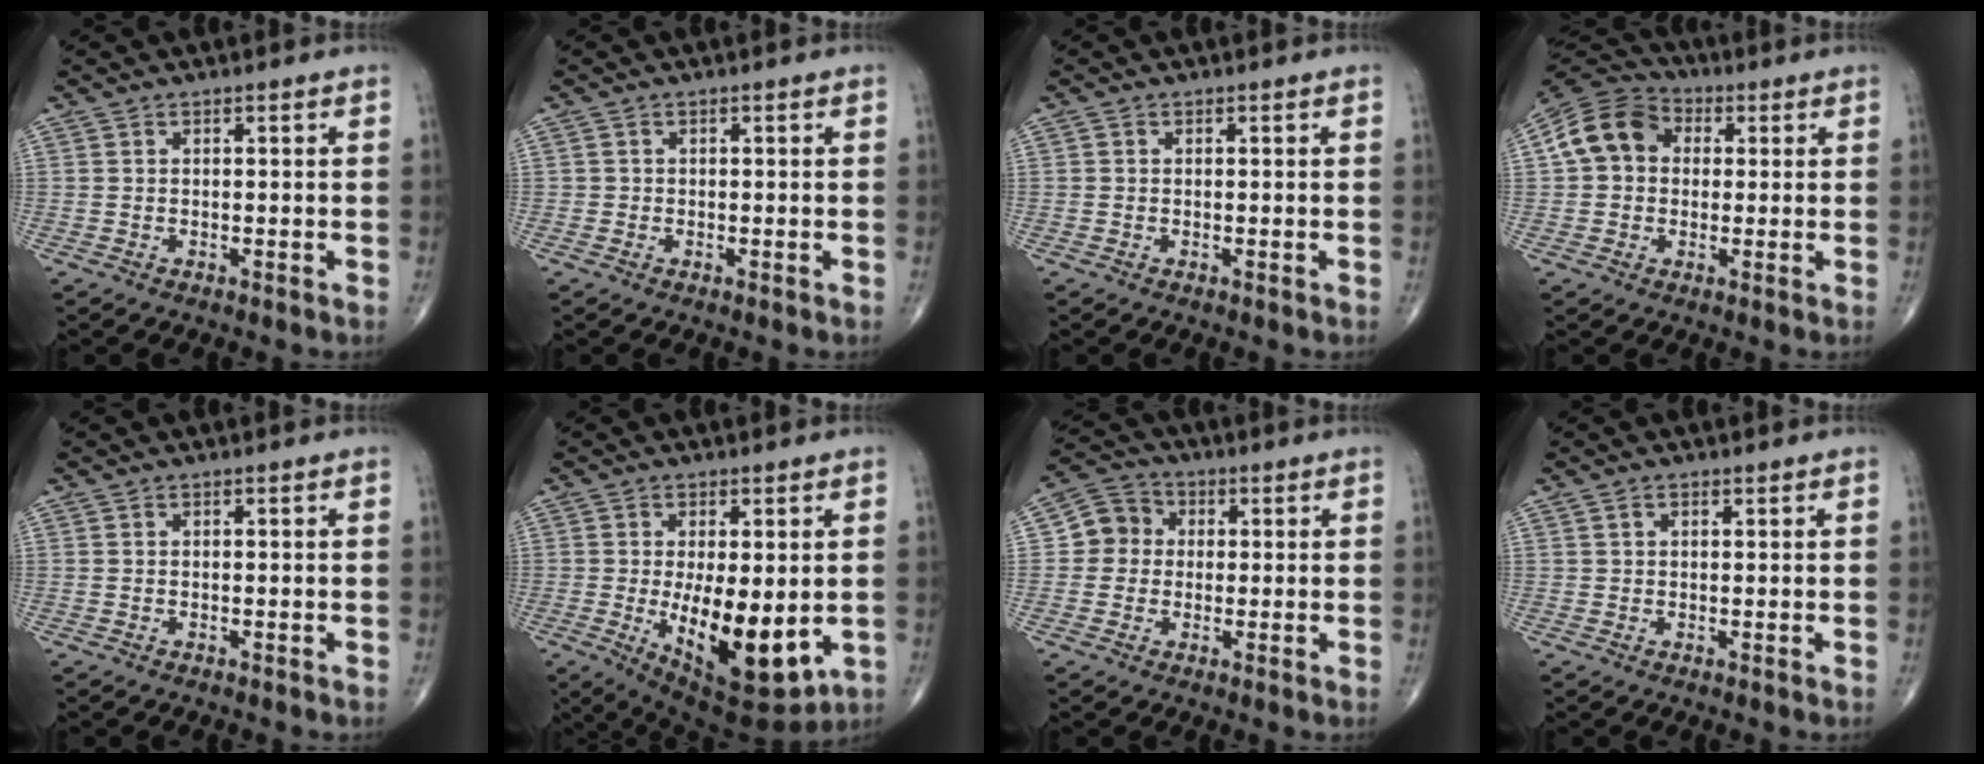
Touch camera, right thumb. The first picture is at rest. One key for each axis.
{"total": 0.6, "fx": -0.2, "fy": 0.5, "fz": -0.1, "tx": 0.003, "ty": 0.004, "tz": -0.005}
{"total": 0.0}
{"total": 10.8, "fx": 1.5, "fy": 8.9, "fz": 5.9, "tx": -0.094, "ty": 0.024, "tz": 0.012}
{"total": 0.0}
{"total": 15.6, "fx": -2.4, "fy": 6.6, "fz": 13.9, "tx": -0.211, "ty": -0.028, "tz": -0.016}
{"total": 6.6, "fx": 0.4, "fy": 6.2, "fz": 2.3, "tx": -0.015, "ty": 0.016, "tz": -0.006}
{"total": 1.0, "fx": 0.6, "fy": 0.7, "fz": 0.5, "tx": -0.004, "ty": -0.001, "tz": 0.009}